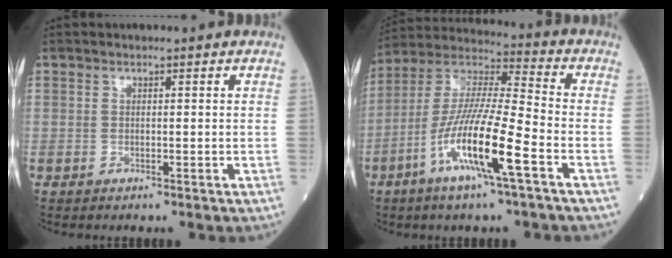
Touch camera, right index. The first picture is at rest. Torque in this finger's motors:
{"motor_torque": [1.66, -0.47, 1.05, 0.21]}